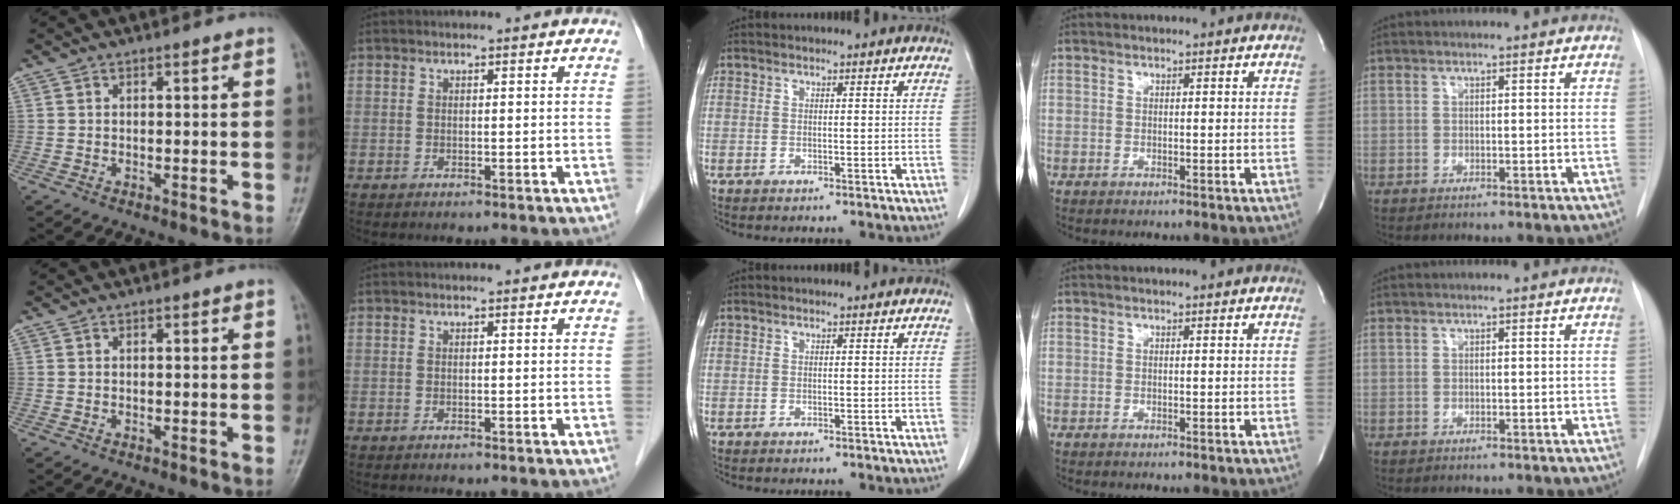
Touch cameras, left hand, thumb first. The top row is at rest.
{}